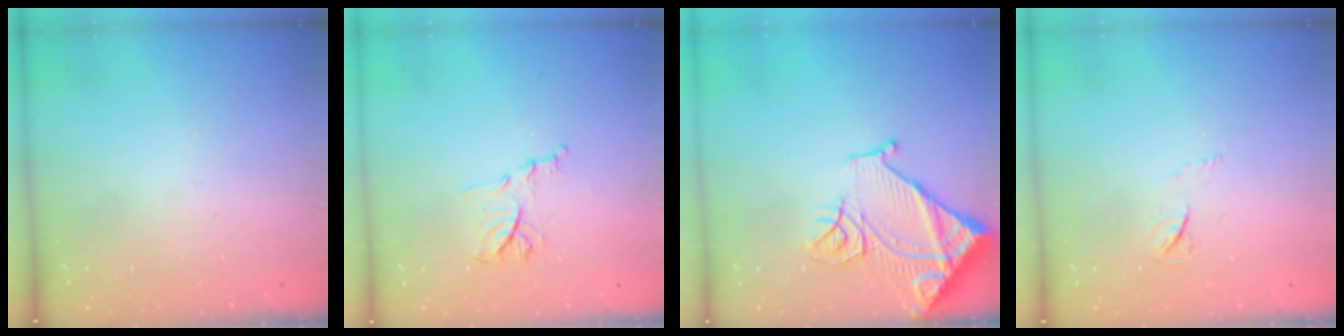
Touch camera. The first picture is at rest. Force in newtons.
{"total": 8.8, "press": 8.7, "slide": 1.0}
{"total": 16.3, "press": 16.2, "slide": 1.9}
{"total": 3.3, "press": 3.2, "slide": 0.5}